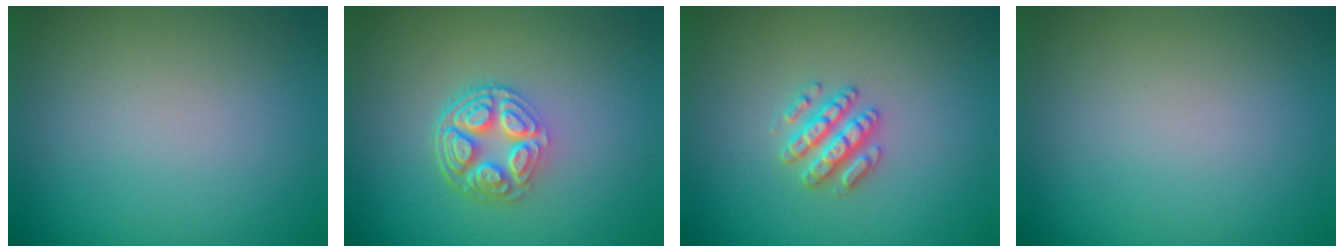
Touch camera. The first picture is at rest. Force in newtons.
{"total": 5.2, "press": 3.8, "slide": 3.6}
{"total": 2.9, "press": 2.8, "slide": 0.5}
{"total": 0.0}